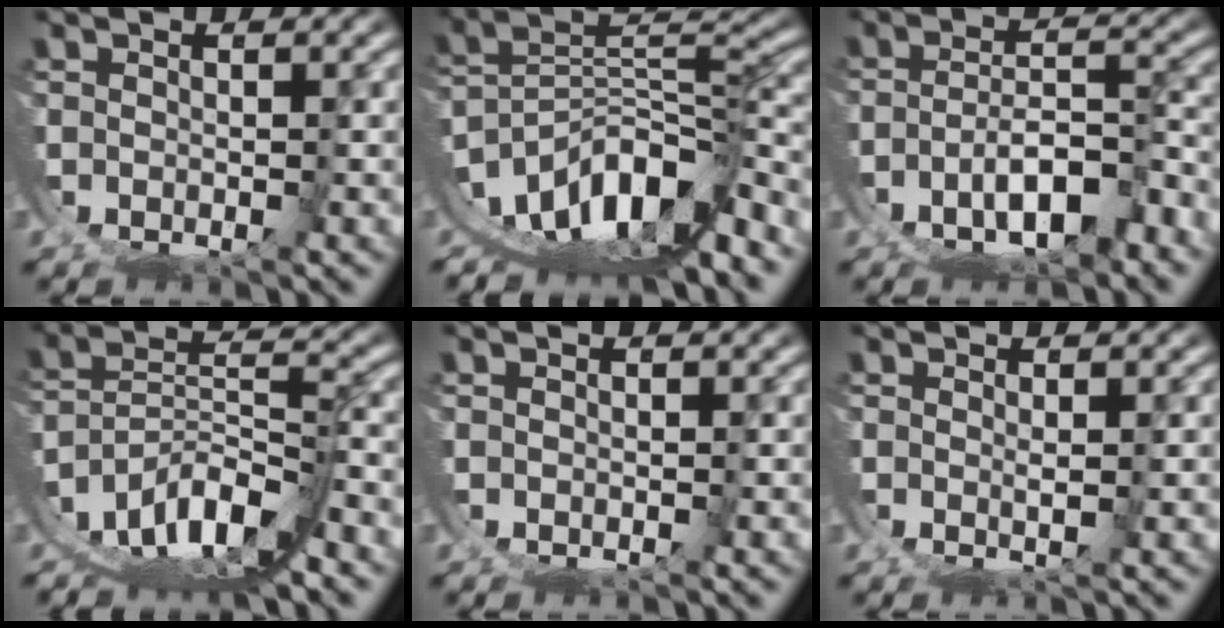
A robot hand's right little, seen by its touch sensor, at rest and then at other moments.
{"total": 13.7, "force": [-5.1, 7.4, 10.3], "torque": [-0.152, -0.021, -0.074]}
{"total": 5.5, "force": [-3.8, 1.4, 3.8], "torque": [-0.039, -0.002, -0.058]}
{"total": 11.3, "force": [-5.1, 6.6, 7.6], "torque": [-0.122, -0.026, -0.077]}
{"total": 0.0}
{"total": 1.1, "force": [0.4, -0.1, 1.0], "torque": [-0.019, -0.004, 0.009]}